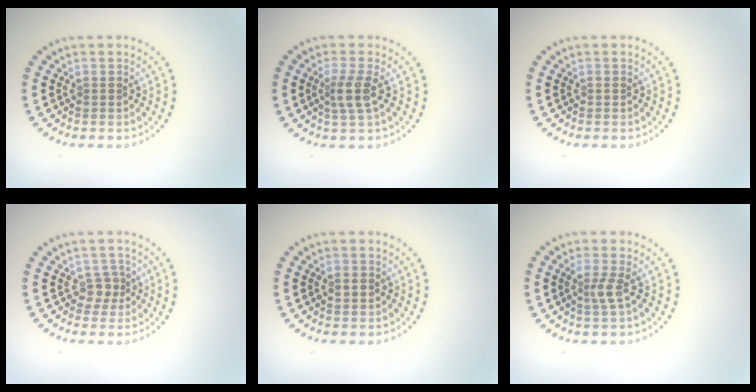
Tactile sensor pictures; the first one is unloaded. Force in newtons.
{"total": 2.3, "press": 1.9, "slide": 1.4}
{"total": 0.0}
{"total": 1.7, "press": 1.3, "slide": 1.0}
{"total": 1.5, "press": 1.5, "slide": 0.1}
{"total": 1.7, "press": 1.2, "slide": 1.2}